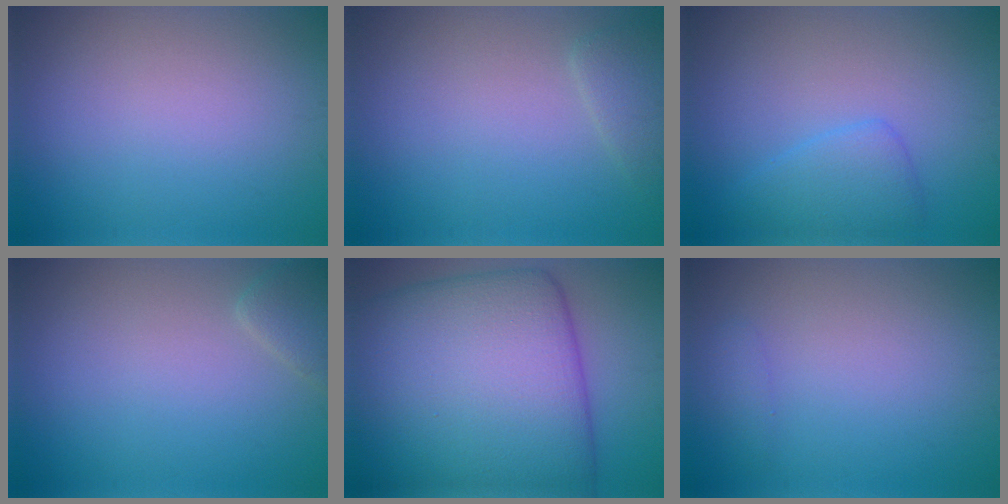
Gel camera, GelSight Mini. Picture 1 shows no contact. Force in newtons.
{"total": 1.6, "press": 1.6, "slide": 0.2}
{"total": 2.8, "press": 2.8, "slide": 0.2}
{"total": 1.7, "press": 1.7, "slide": 0.1}
{"total": 18.3, "press": 18.2, "slide": 0.4}
{"total": 0.8, "press": 0.8, "slide": 0.0}